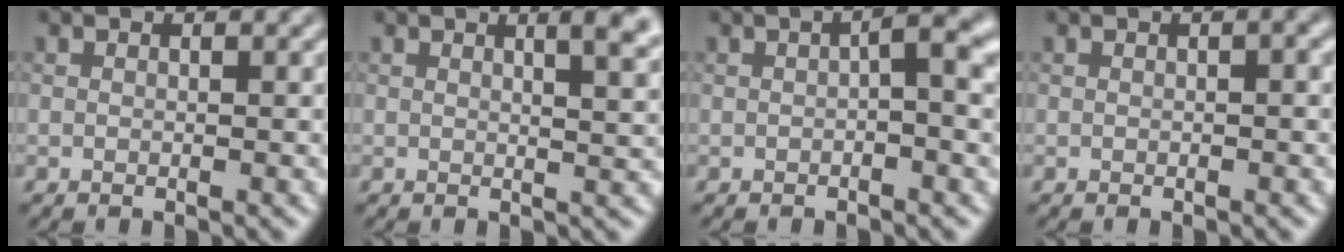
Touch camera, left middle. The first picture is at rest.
{"total": 4.7, "force": [2.2, 1.7, 3.7], "torque": [-0.024, 0.013, 0.015]}
{"total": 2.7, "force": [0.0, 0.4, 2.6], "torque": [-0.040, 0.008, -0.002]}
{"total": 1.1, "force": [0.1, 0.2, 1.1], "torque": [-0.017, 0.004, 0.002]}